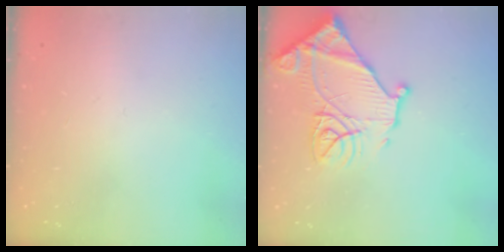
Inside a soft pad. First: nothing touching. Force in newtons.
{"total": 17.7, "press": 17.7, "slide": 1.5}